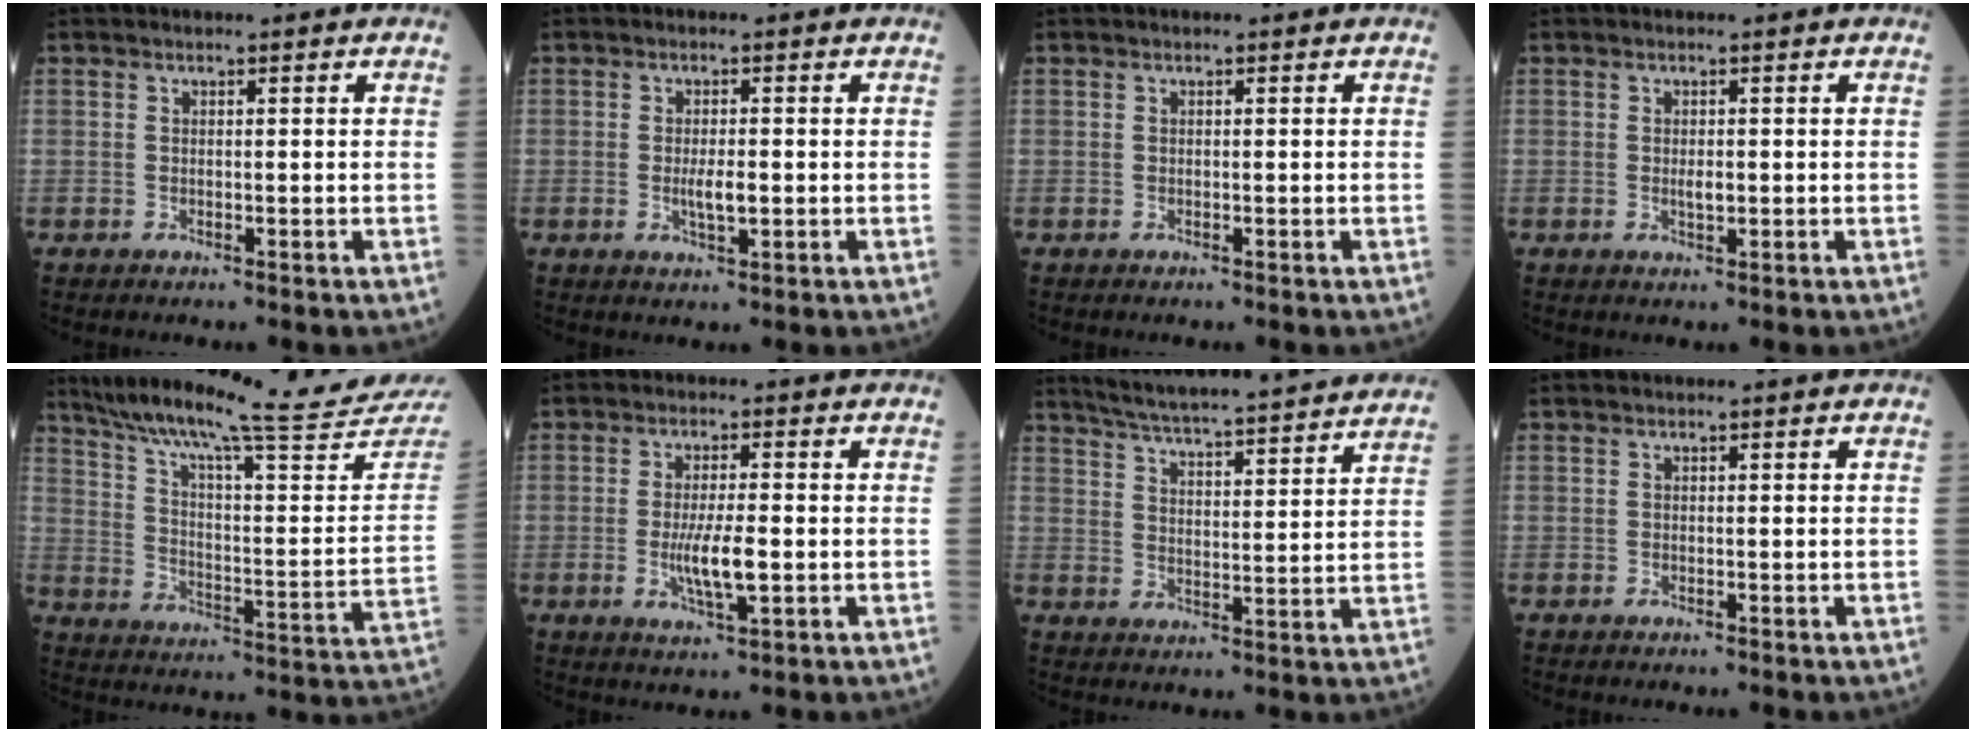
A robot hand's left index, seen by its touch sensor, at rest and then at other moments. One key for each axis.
{"total": 2.9, "fx": -0.5, "fy": 0.6, "fz": 2.7, "tx": -0.056, "ty": -0.006, "tz": -0.008}
{"total": 0.0}
{"total": 1.4, "fx": -0.2, "fy": 0.5, "fz": 1.3, "tx": -0.025, "ty": -0.005, "tz": -0.002}
{"total": 25.1, "fx": 22.9, "fy": -1.1, "fz": 10.4, "tx": -0.175, "ty": -0.084, "tz": 0.314}
{"total": 5.7, "fx": -1.1, "fy": 0.9, "fz": 5.5, "tx": -0.113, "ty": -0.014, "tz": -0.018}
{"total": 23.5, "fx": 21.6, "fy": 0.6, "fz": 9.3, "tx": -0.150, "ty": -0.014, "tz": 0.288}
{"total": 0.0}